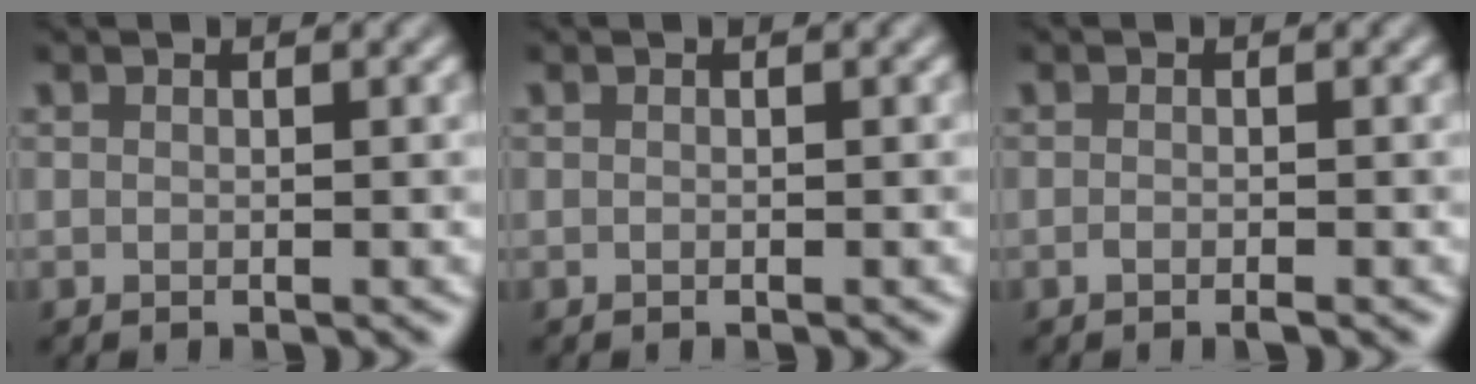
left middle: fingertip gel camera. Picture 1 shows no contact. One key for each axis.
{"total": 0.0}
{"total": 0.9, "fx": -0.5, "fy": 0.1, "fz": 0.7, "tx": -0.011, "ty": -0.001, "tz": -0.011}